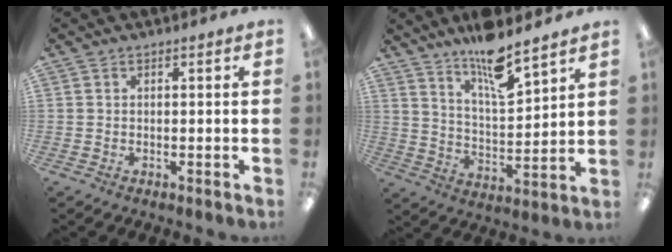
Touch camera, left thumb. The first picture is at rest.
{"total": 11.7, "force": [9.7, 2.5, 6.2], "torque": [-0.101, -0.068, 0.166]}